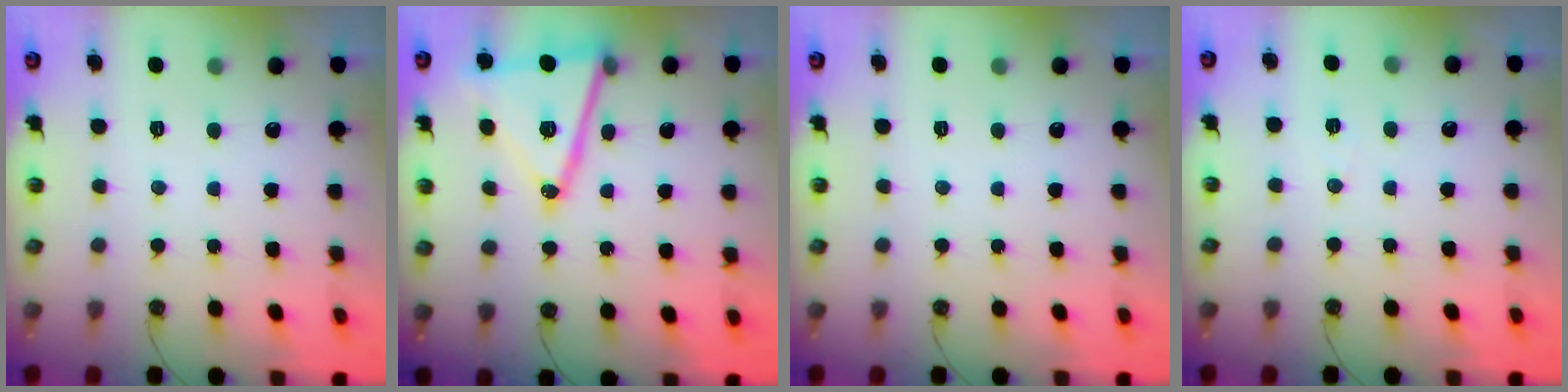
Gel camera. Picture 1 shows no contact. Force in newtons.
{"total": 18.5, "press": 18.2, "slide": 3.5}
{"total": 0.0}
{"total": 3.7, "press": 2.2, "slide": 3.0}